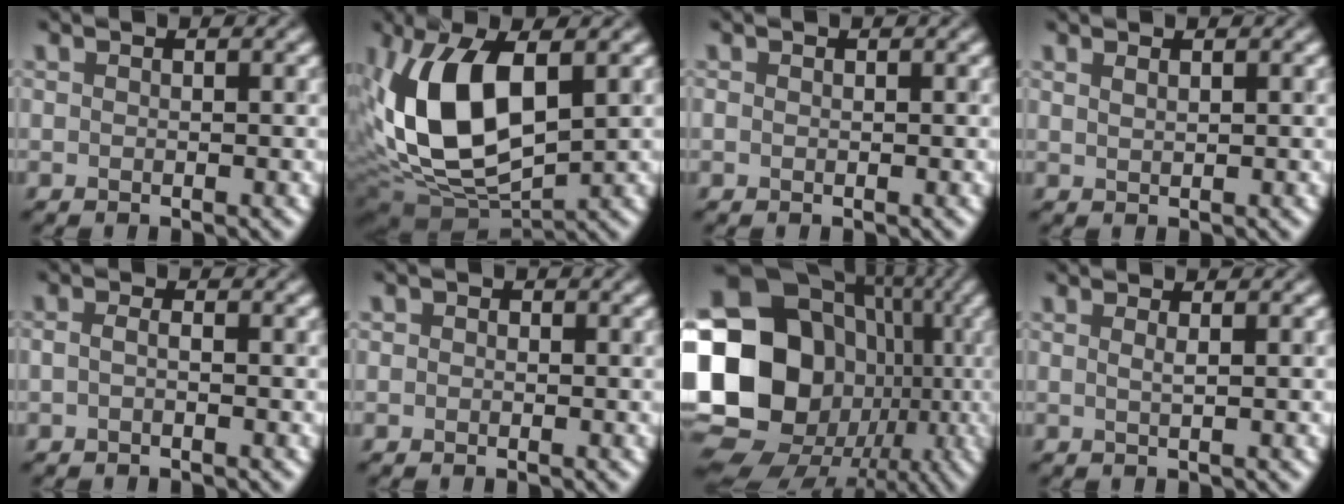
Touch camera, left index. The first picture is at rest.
{"total": 11.0, "force": [1.2, 5.4, 9.5], "torque": [-0.218, -0.001, 0.045]}
{"total": 0.6, "force": [-0.2, -0.4, -0.4], "torque": [-0.002, -0.001, 0.007]}
{"total": 1.4, "force": [1.2, 0.4, 0.6], "torque": [-0.002, 0.016, 0.009]}
{"total": 1.1, "force": [-0.9, -0.6, -0.2], "torque": [-0.010, -0.005, 0.001]}
{"total": 1.1, "force": [-0.6, -0.5, -0.8], "torque": [-0.001, 0.001, 0.010]}
{"total": 21.8, "force": [-2.7, 19.5, 9.3], "torque": [-0.200, 0.012, -0.069]}
{"total": 1.4, "force": [0.7, 0.4, 1.1], "torque": [-0.013, 0.012, -0.005]}